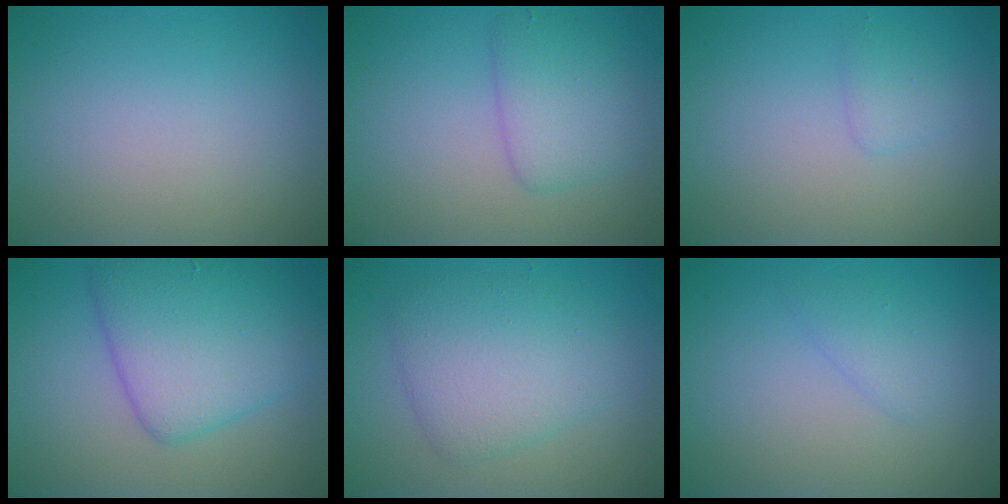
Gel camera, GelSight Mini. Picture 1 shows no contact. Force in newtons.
{"total": 3.2, "press": 3.1, "slide": 0.1}
{"total": 1.1, "press": 1.1, "slide": 0.1}
{"total": 6.5, "press": 6.5, "slide": 0.3}
{"total": 4.9, "press": 4.9, "slide": 0.1}
{"total": 1.4, "press": 1.4, "slide": 0.1}